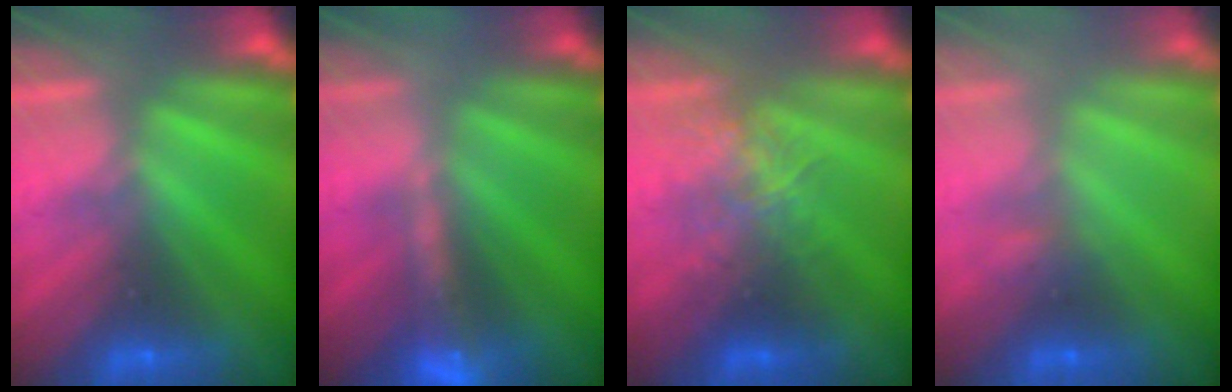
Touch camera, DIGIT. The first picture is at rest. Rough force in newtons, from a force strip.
{"total": 8.7}
{"total": 2.6}
{"total": 2.1}